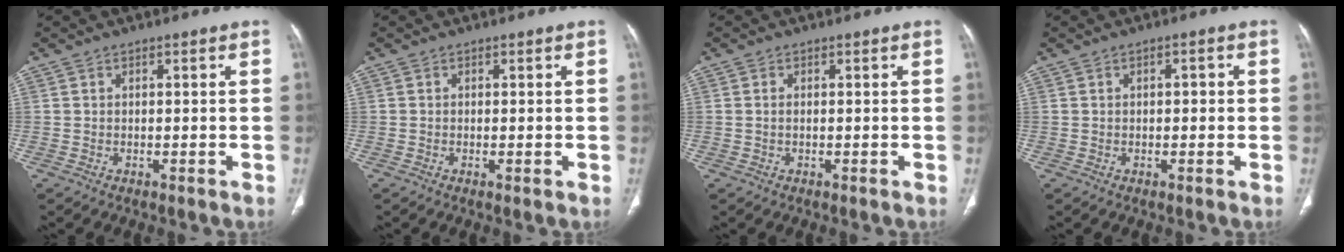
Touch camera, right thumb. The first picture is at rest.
{"total": 0.6, "force": [-0.1, 0.1, 0.6], "torque": [-0.017, -0.004, -0.003]}
{"total": 0.6, "force": [0.0, 0.3, 0.6], "torque": [-0.017, 0.001, 0.002]}
{"total": 1.6, "force": [0.2, 0.9, 1.3], "torque": [-0.016, 0.003, -0.001]}